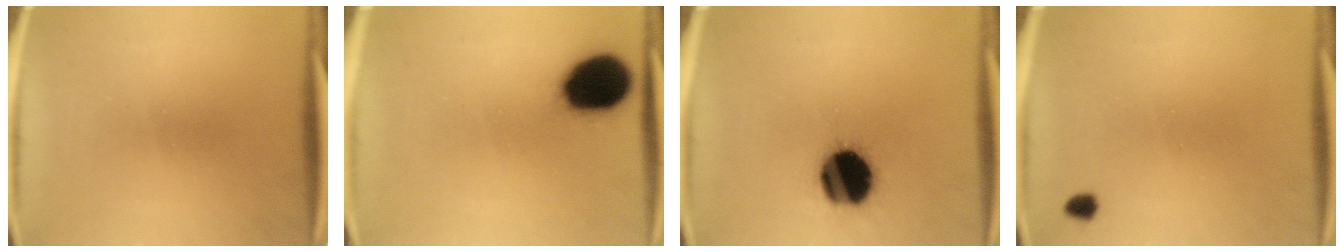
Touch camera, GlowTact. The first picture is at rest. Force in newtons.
{"total": 16.8}
{"total": 17.9}
{"total": 1.4}